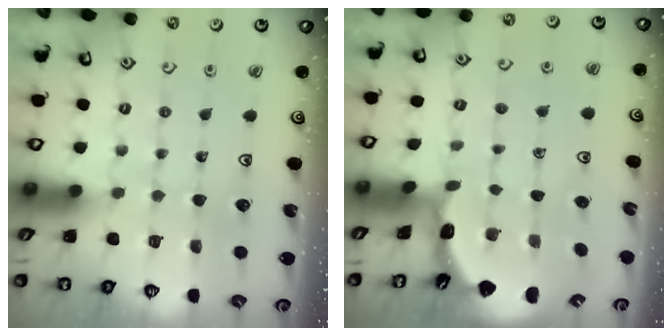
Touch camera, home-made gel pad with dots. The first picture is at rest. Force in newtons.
{"total": 1.7, "press": 1.7, "slide": 0.1}